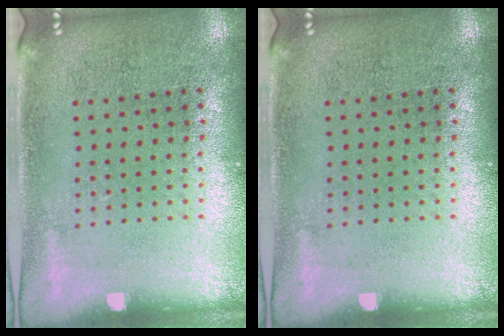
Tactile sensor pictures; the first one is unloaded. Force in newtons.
{"total": 0.0}